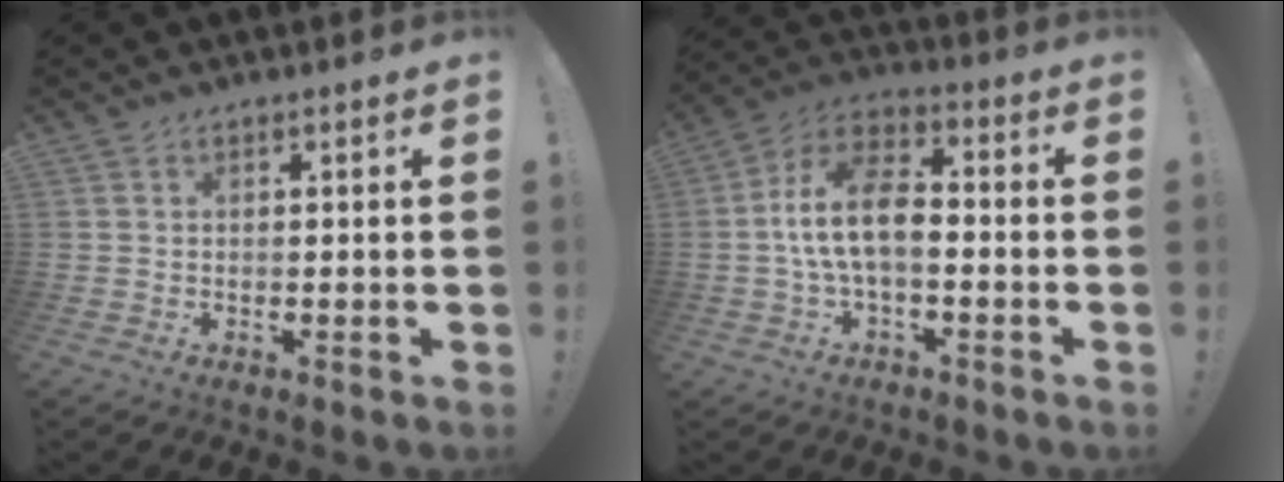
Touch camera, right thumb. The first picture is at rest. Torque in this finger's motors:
{"motor_torque": [1.53, 1.65, 1.20, -0.79, 0.12]}